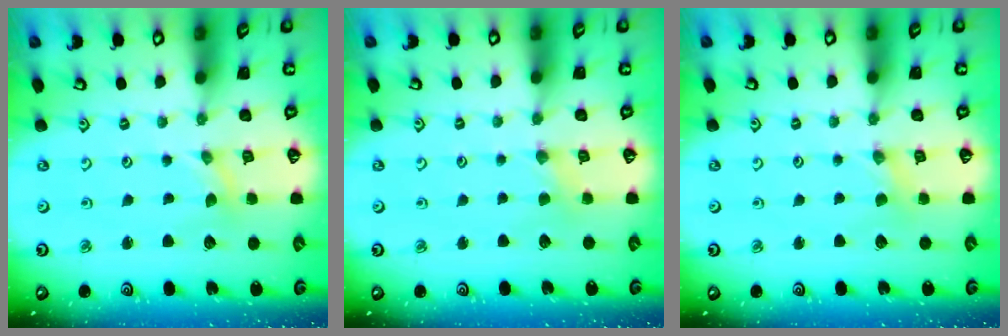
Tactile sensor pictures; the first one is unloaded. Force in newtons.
{"total": 2.3, "press": 2.3, "slide": 0.4}
{"total": 1.2, "press": 1.2, "slide": 0.3}